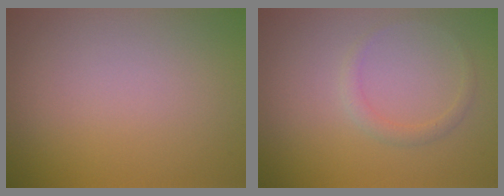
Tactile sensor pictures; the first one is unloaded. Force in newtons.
{"total": 1.1, "press": 1.1, "slide": 0.1}